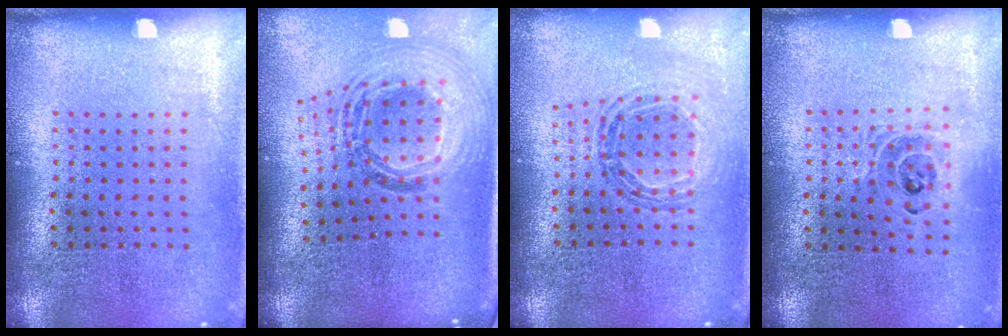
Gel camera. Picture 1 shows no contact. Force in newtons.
{"total": 1.8, "press": 1.5, "slide": 1.0}
{"total": 0.8, "press": 0.8, "slide": 0.1}
{"total": 1.3, "press": 1.2, "slide": 0.5}